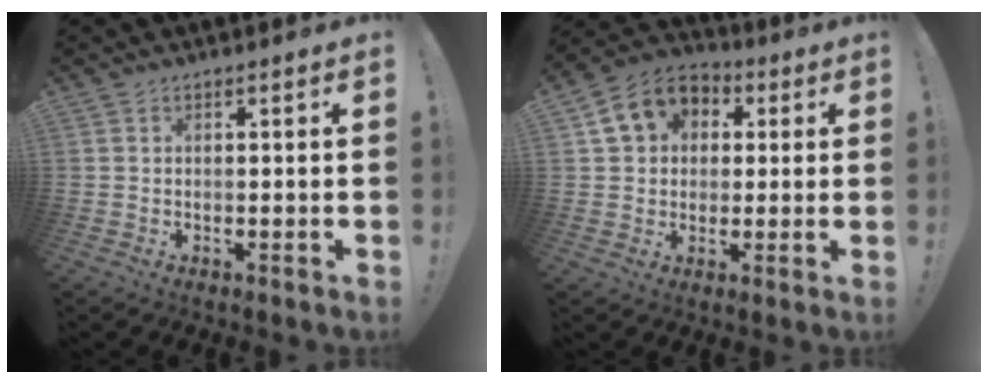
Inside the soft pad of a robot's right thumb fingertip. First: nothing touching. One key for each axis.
{"total": 11.7, "fx": 3.9, "fy": 9.8, "fz": 5.1, "tx": -0.073, "ty": -0.002, "tz": 0.080}